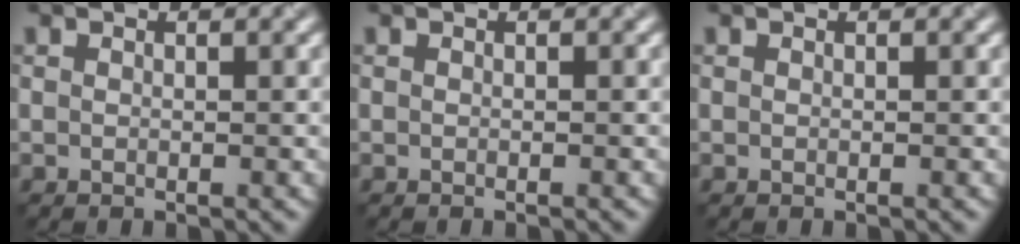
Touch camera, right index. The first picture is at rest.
{"total": 0.0}
{"total": 0.0}